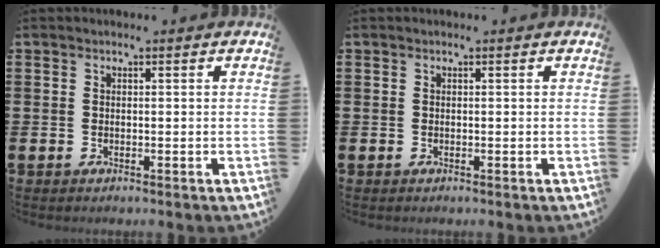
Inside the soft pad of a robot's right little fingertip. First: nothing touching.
{"total": 0.0}